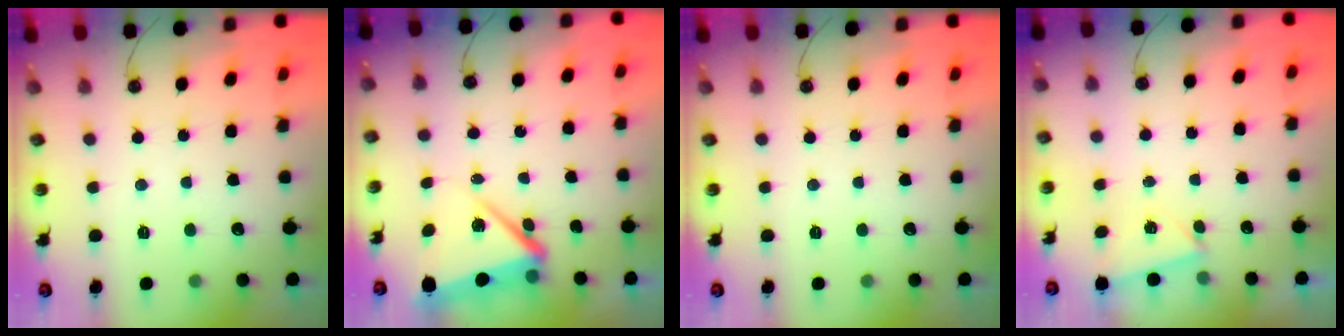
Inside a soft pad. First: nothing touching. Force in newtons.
{"total": 6.7, "press": 6.6, "slide": 1.3}
{"total": 0.0}
{"total": 2.6, "press": 1.6, "slide": 2.0}